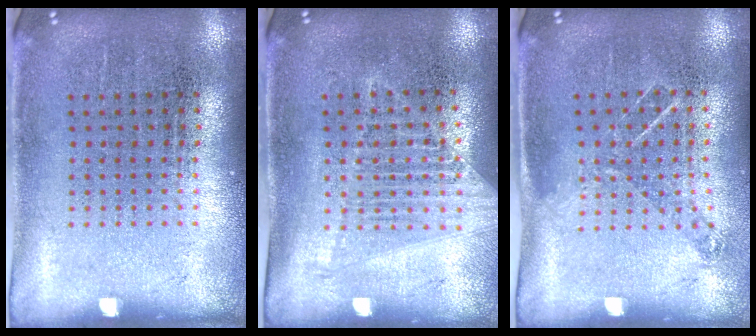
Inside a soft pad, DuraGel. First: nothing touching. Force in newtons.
{"total": 1.4, "press": 1.2, "slide": 0.6}
{"total": 0.9, "press": 0.9, "slide": 0.1}